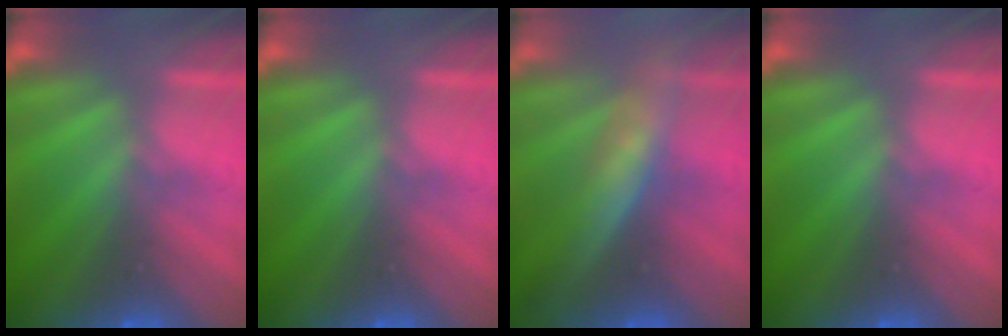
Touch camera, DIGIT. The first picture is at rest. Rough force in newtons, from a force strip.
{"total": 0.0}
{"total": 4.5}
{"total": 0.0}